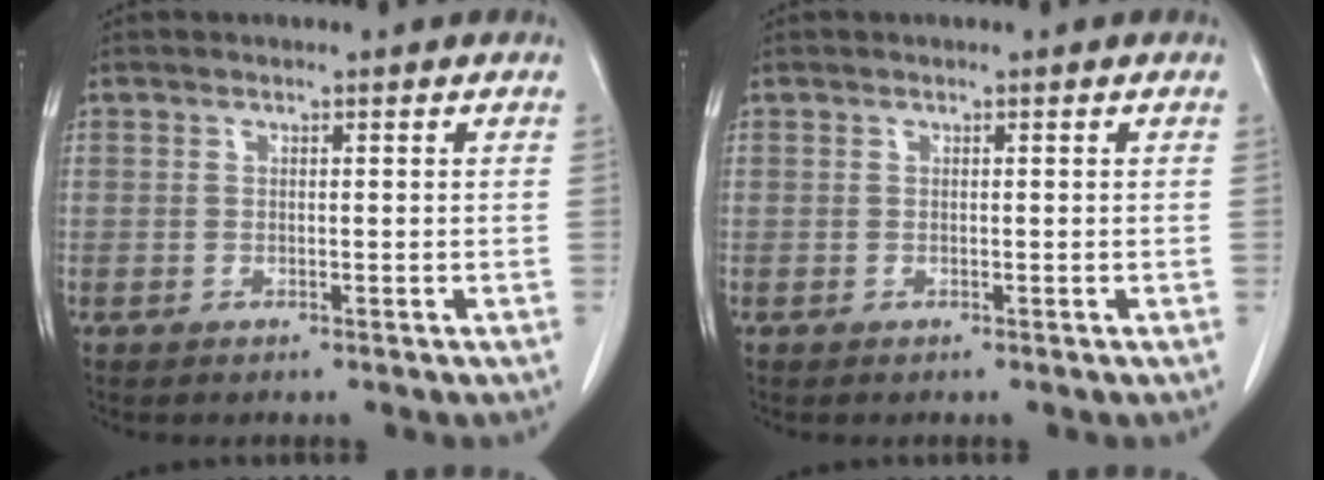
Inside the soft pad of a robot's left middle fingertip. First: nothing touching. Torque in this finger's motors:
{"motor_torque": [0.22, -0.23, 0.06, 0.01]}